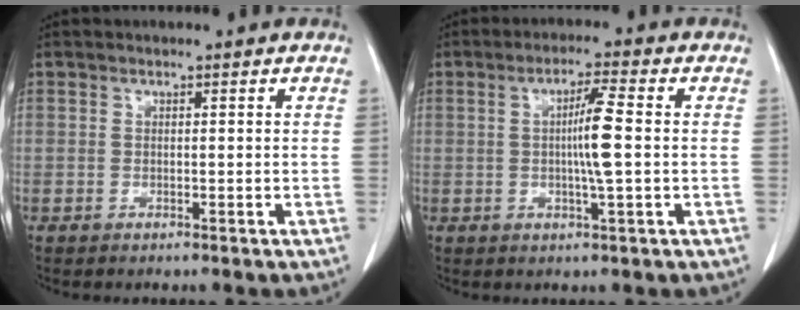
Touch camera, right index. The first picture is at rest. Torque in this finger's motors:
{"motor_torque": [0.85, 0.30, 0.43, 0.14]}